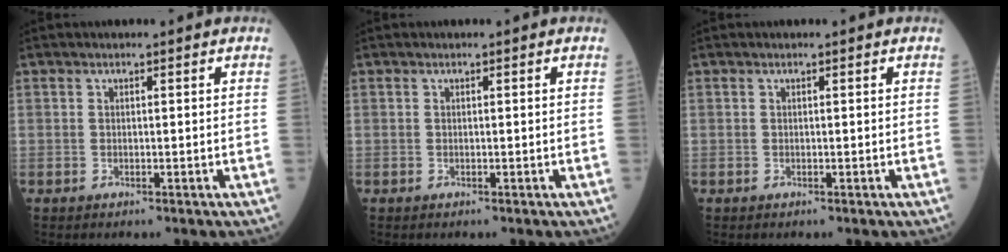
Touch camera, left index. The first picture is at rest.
{"total": 0.0}
{"total": 0.0}